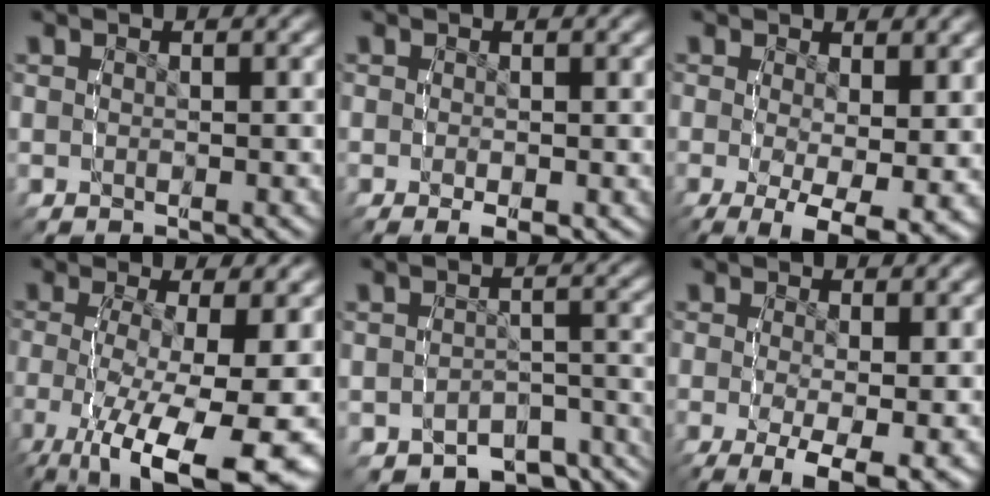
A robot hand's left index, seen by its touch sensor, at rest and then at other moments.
{"total": 1.9, "force": [-1.0, 0.7, 1.5], "torque": [-0.021, -0.011, -0.008]}
{"total": 7.6, "force": [-3.5, 2.8, 6.1], "torque": [-0.103, -0.055, -0.026]}
{"total": 9.7, "force": [-3.7, 4.0, 8.0], "torque": [-0.141, -0.040, -0.029]}
{"total": 7.8, "force": [-6.5, 3.5, 2.6], "torque": [-0.015, -0.013, -0.094]}
{"total": 7.0, "force": [-3.7, 2.4, 5.4], "torque": [-0.096, -0.045, -0.033]}